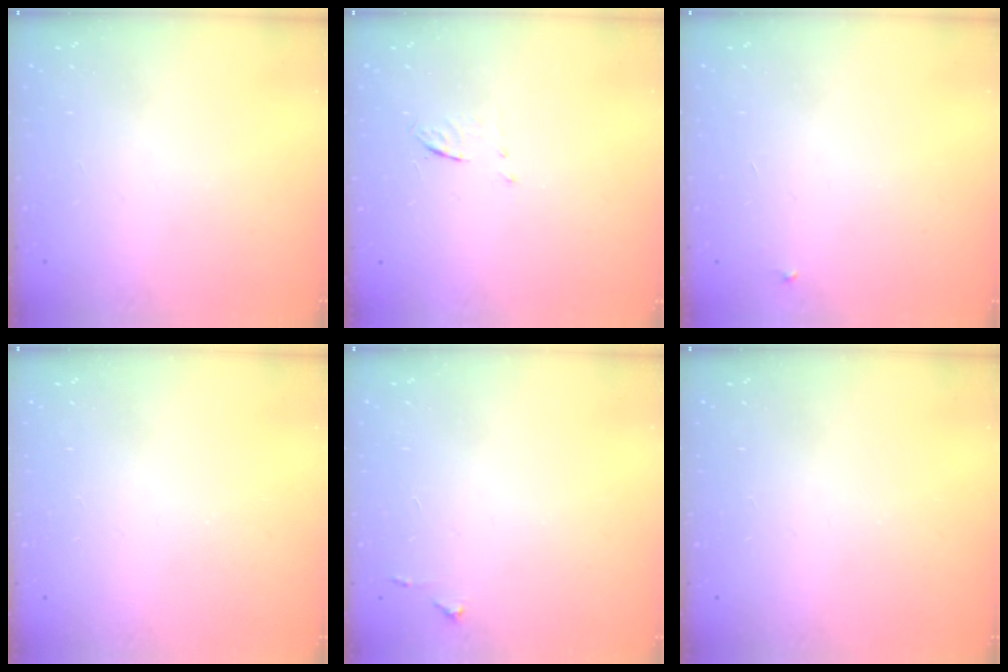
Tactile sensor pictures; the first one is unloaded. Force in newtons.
{"total": 3.6, "press": 3.4, "slide": 1.4}
{"total": 2.1, "press": 2.1, "slide": 0.1}
{"total": 0.0}
{"total": 4.3, "press": 4.2, "slide": 0.7}
{"total": 0.0}